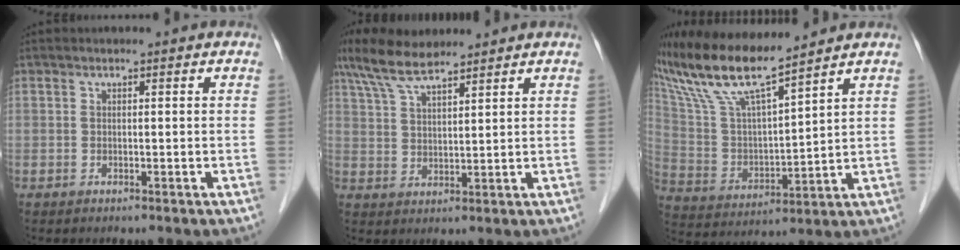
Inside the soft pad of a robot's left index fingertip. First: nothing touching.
{"total": 8.1, "force": [6.5, 1.6, 4.6], "torque": [-0.100, 0.021, 0.122]}
{"total": 15.0, "force": [12.4, 0.6, 8.4], "torque": [-0.175, 0.007, 0.241]}